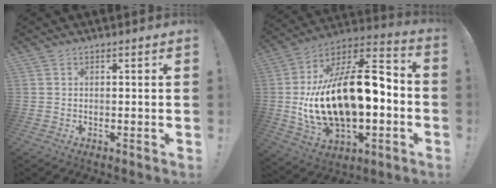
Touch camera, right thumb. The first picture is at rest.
{"total": 25.6, "force": [-0.7, 14.0, 21.5], "torque": [-0.382, 0.002, 0.004]}